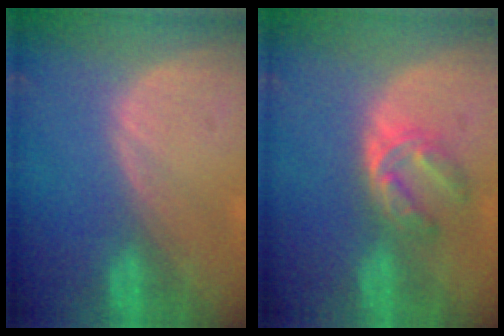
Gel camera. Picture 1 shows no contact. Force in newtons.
{"total": 6.0, "press": 4.8, "slide": 3.5}